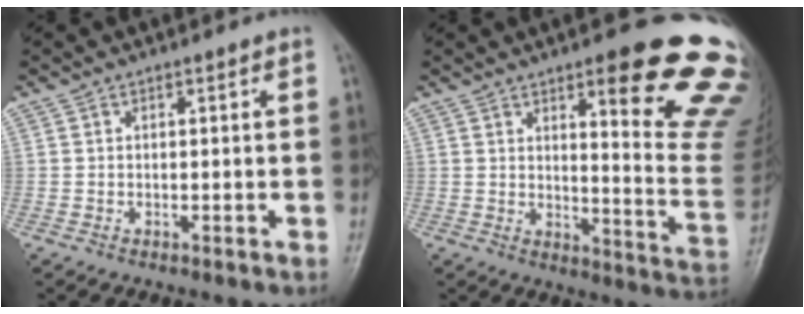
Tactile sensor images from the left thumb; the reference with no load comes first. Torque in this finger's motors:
{"motor_torque": [1.46, 0.28, 1.62, -1.15, 0.39]}